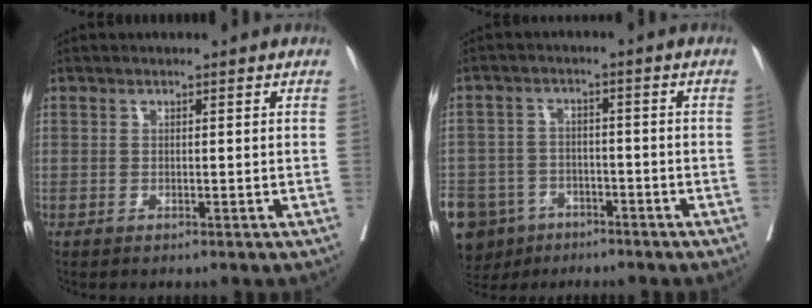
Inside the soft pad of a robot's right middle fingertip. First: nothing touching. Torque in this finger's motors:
{"motor_torque": [1.25, -0.89, 1.05, 0.21]}